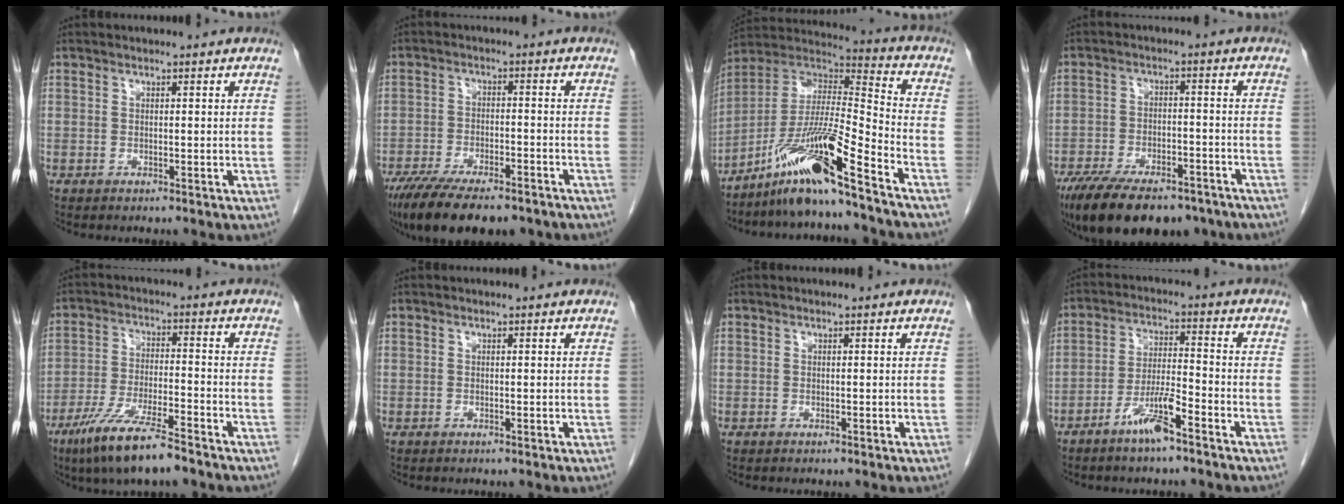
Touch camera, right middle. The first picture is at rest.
{"total": 15.6, "force": [-11.9, 4.5, 9.1], "torque": [-0.167, -0.022, -0.186]}
{"total": 14.0, "force": [-9.9, -1.0, 9.9], "torque": [-0.187, 0.003, -0.183]}
{"total": 17.6, "force": [-13.3, 6.4, 9.7], "torque": [-0.181, -0.011, -0.201]}
{"total": 11.3, "force": [-8.1, 0.8, 7.8], "torque": [-0.151, -0.029, -0.148]}
{"total": 0.0}
{"total": 0.0}
{"total": 6.7, "force": [-4.5, 0.5, 5.0], "torque": [-0.101, -0.001, -0.085]}